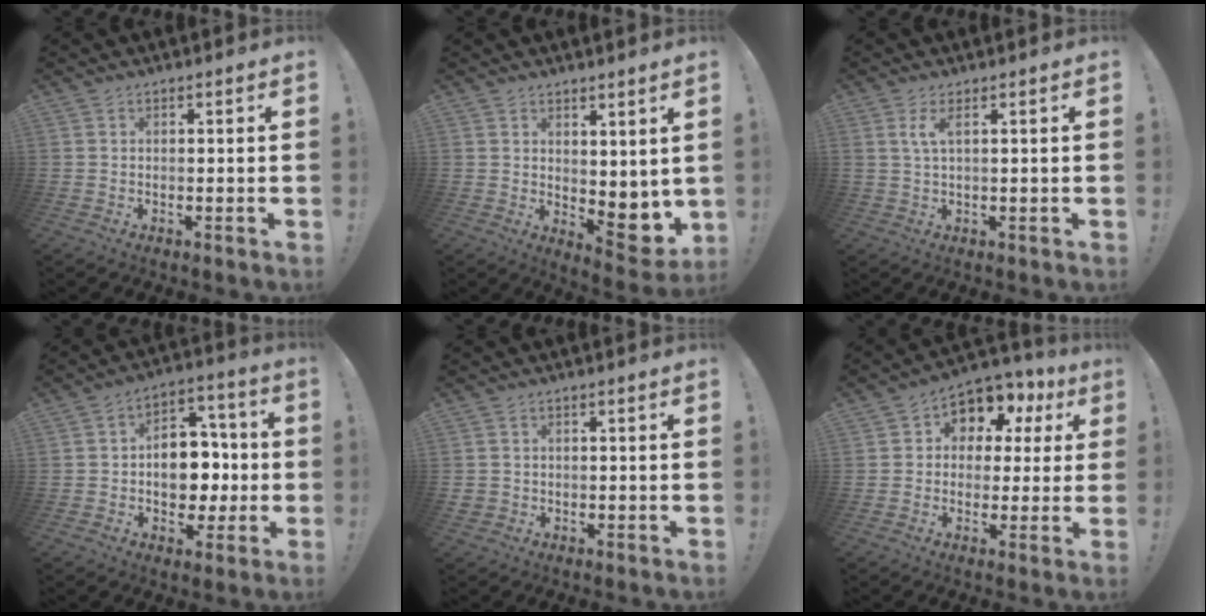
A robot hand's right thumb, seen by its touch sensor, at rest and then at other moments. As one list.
[{"total": 6.0, "force": [2.1, 3.8, 4.2], "torque": [-0.038, -0.034, 0.049]}, {"total": 3.3, "force": [1.4, 0.7, 2.9], "torque": [-0.052, -0.003, 0.023]}, {"total": 12.9, "force": [-1.6, 10.3, 7.6], "torque": [-0.103, 0.018, -0.017]}, {"total": 2.0, "force": [0.0, 1.9, 0.6], "torque": [-0.008, 0.001, 0.001]}, {"total": 8.0, "force": [3.5, 6.3, 3.5], "torque": [-0.040, -0.034, 0.064]}]